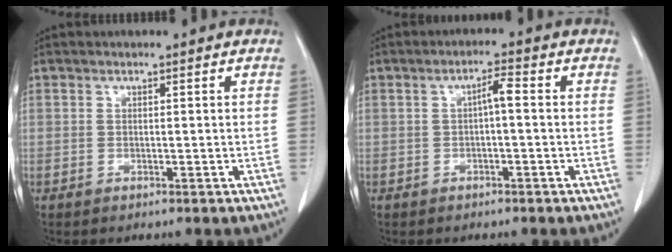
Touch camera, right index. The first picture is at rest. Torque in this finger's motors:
{"motor_torque": [0.33, -0.17, 0.13, 0.06]}